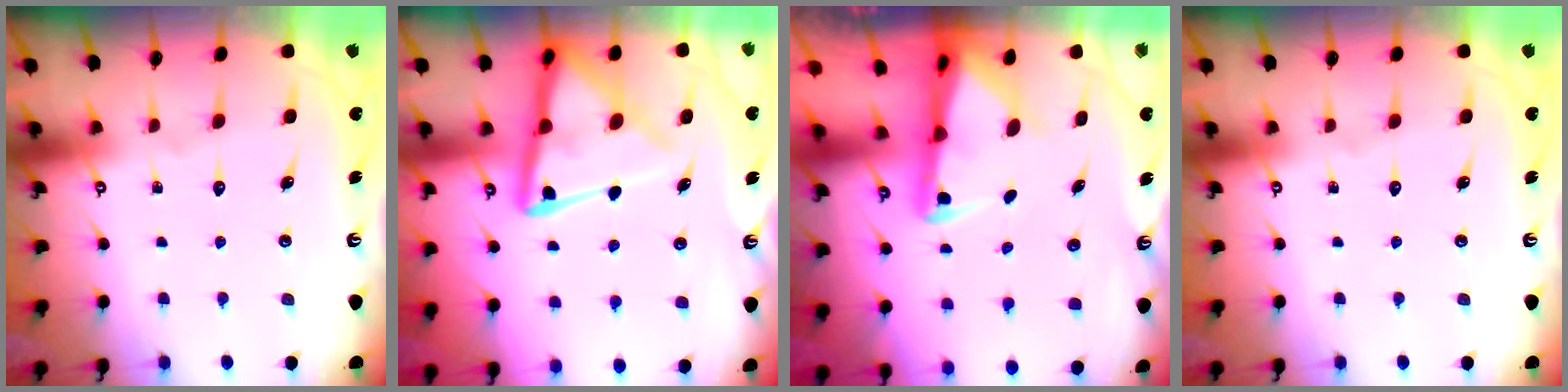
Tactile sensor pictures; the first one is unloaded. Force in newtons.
{"total": 12.0, "press": 11.9, "slide": 1.2}
{"total": 2.7, "press": 2.6, "slide": 0.6}
{"total": 0.0}